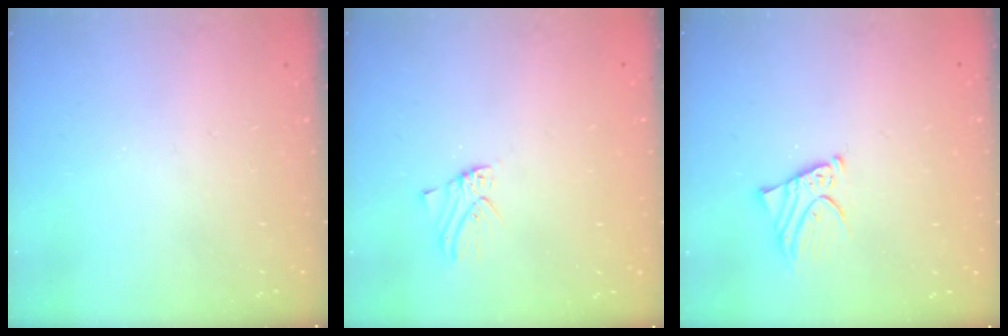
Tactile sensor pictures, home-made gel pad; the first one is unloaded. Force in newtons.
{"total": 0.8, "press": 0.8, "slide": 0.2}
{"total": 3.5, "press": 3.5, "slide": 0.4}